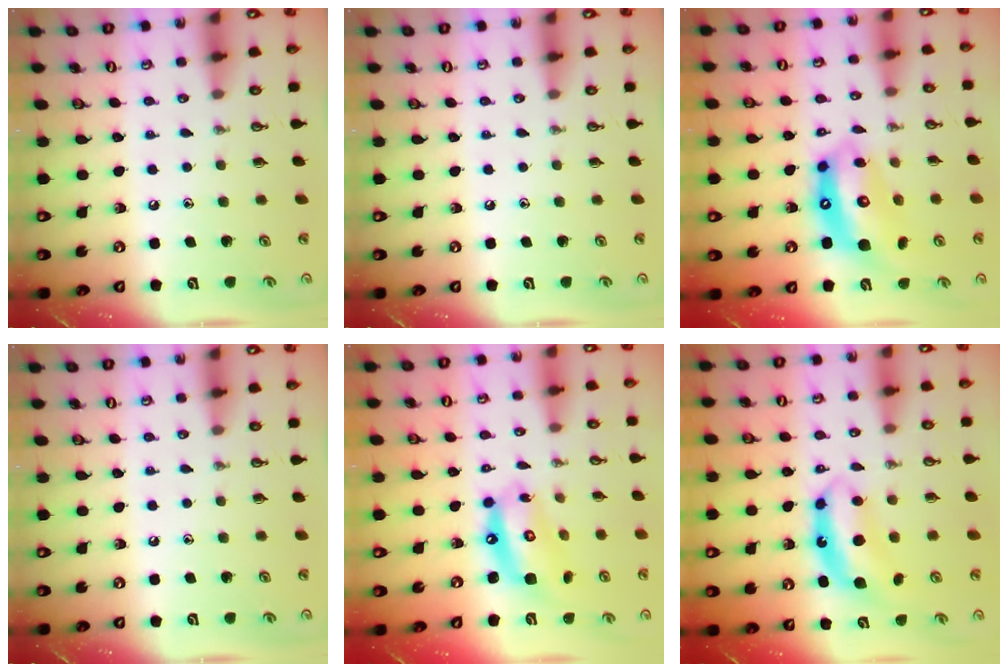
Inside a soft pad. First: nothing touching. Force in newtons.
{"total": 0.0}
{"total": 13.4, "press": 13.3, "slide": 1.1}
{"total": 0.0}
{"total": 13.3, "press": 13.2, "slide": 1.5}
{"total": 7.8, "press": 7.8, "slide": 0.2}